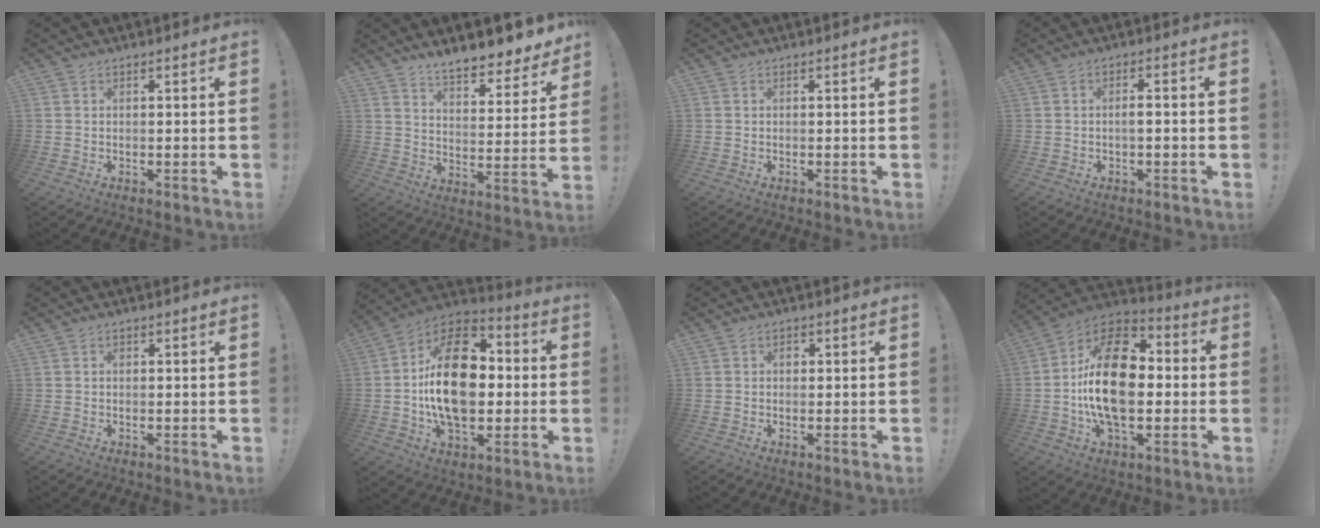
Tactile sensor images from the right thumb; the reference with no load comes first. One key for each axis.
{"total": 9.9, "fx": 8.9, "fy": 2.1, "fz": 3.7, "tx": -0.057, "ty": -0.078, "tz": 0.156}
{"total": 0.0}
{"total": 2.2, "fx": -0.7, "fy": 0.3, "fz": 2.0, "tx": -0.035, "ty": 0.007, "tz": -0.015}
{"total": 0.5, "fx": 0.2, "fy": 0.5, "fz": 0.2, "tx": 0.003, "ty": -0.001, "tz": 0.002}
{"total": 25.0, "fx": 0.6, "fy": 15.8, "fz": 19.3, "tx": -0.325, "ty": 0.018, "tz": 0.013}
{"total": 1.2, "fx": 0.2, "fy": 1.1, "fz": 0.6, "tx": 0.002, "ty": -0.001, "tz": -0.002}
{"total": 23.8, "fx": -0.2, "fy": 14.0, "fz": 19.2, "tx": -0.334, "ty": 0.014, "tz": -0.005}